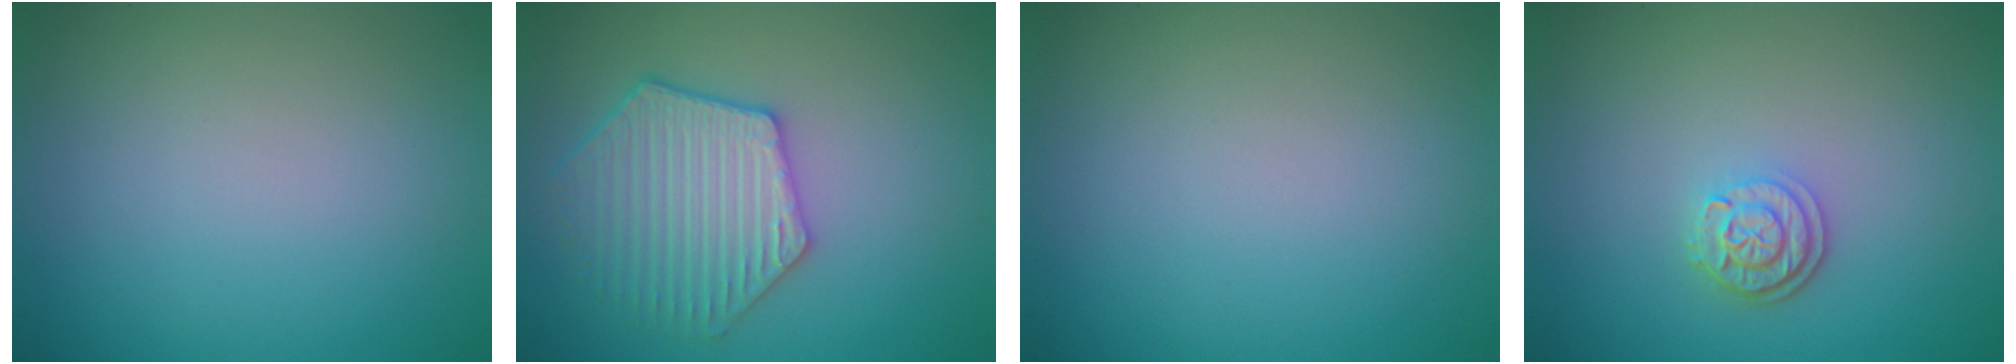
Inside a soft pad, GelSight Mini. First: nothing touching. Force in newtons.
{"total": 4.9, "press": 4.6, "slide": 1.7}
{"total": 0.0}
{"total": 2.6, "press": 2.2, "slide": 1.4}